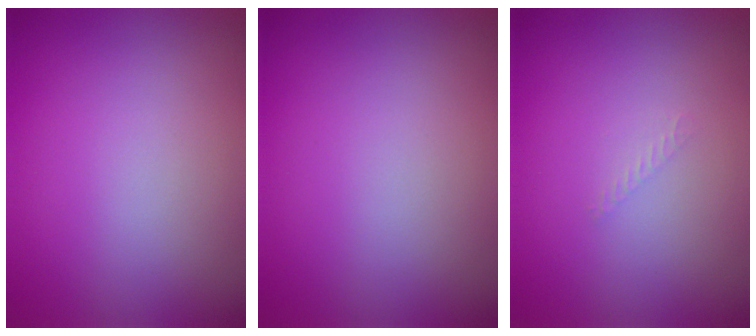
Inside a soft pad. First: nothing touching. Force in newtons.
{"total": 0.0}
{"total": 0.6, "press": 0.6, "slide": 0.1}